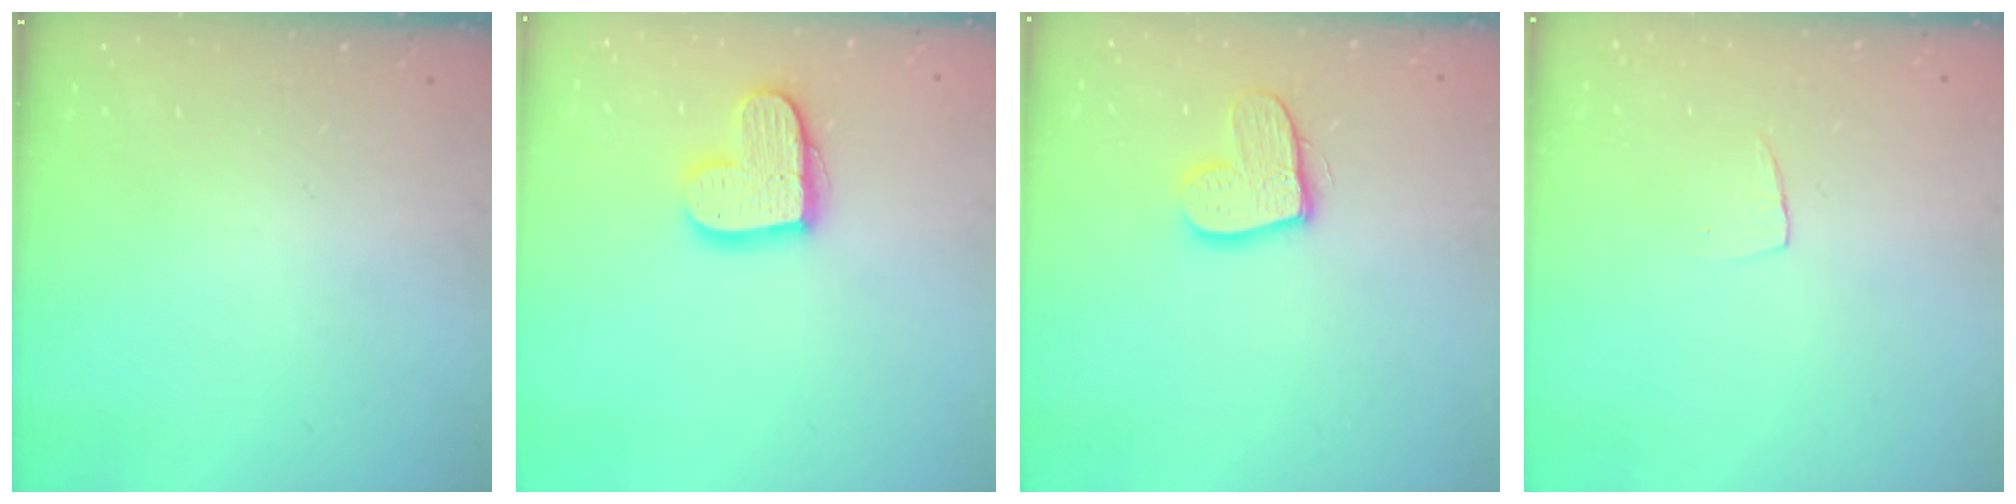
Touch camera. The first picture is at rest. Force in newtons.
{"total": 14.5, "press": 14.5, "slide": 1.0}
{"total": 12.0, "press": 11.9, "slide": 0.9}
{"total": 3.3, "press": 3.3, "slide": 0.2}